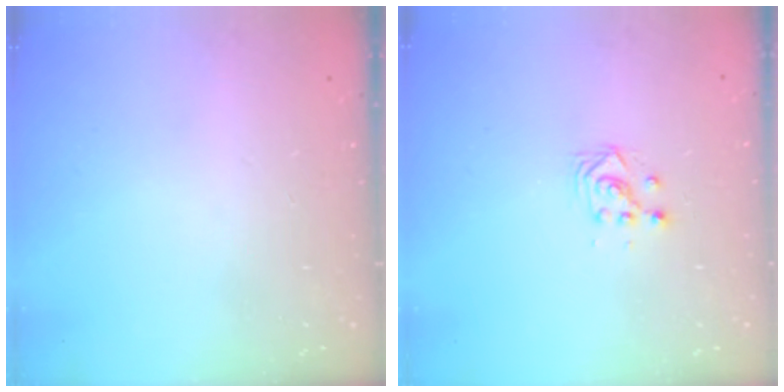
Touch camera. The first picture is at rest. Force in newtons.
{"total": 3.0, "press": 3.0, "slide": 0.2}